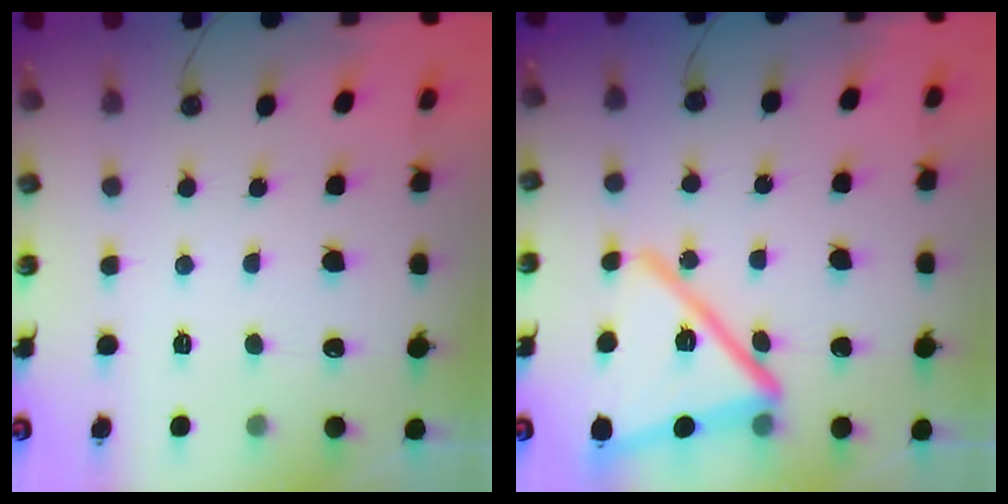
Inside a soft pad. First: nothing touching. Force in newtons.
{"total": 20.3, "press": 20.2, "slide": 1.3}